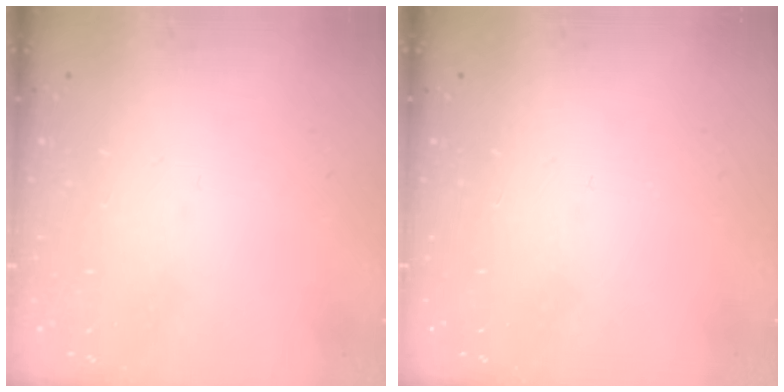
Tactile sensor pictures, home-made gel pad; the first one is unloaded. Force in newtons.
{"total": 0.0}